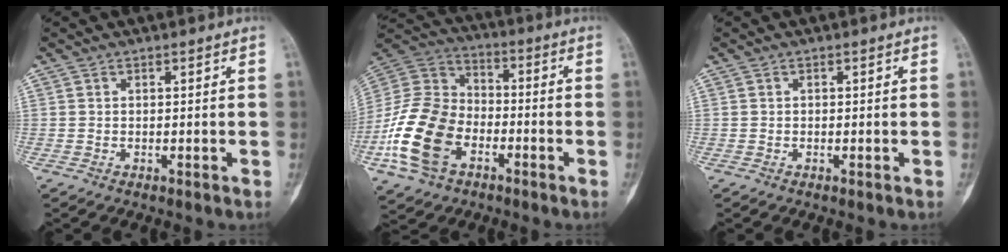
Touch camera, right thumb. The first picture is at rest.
{"total": 17.7, "force": [-6.7, 11.9, 11.3], "torque": [-0.218, 0.041, -0.131]}
{"total": 0.0}